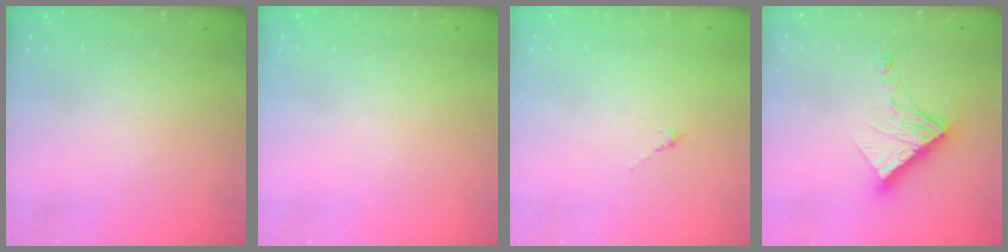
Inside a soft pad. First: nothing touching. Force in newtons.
{"total": 0.0}
{"total": 0.0}
{"total": 14.1, "press": 14.0, "slide": 1.5}